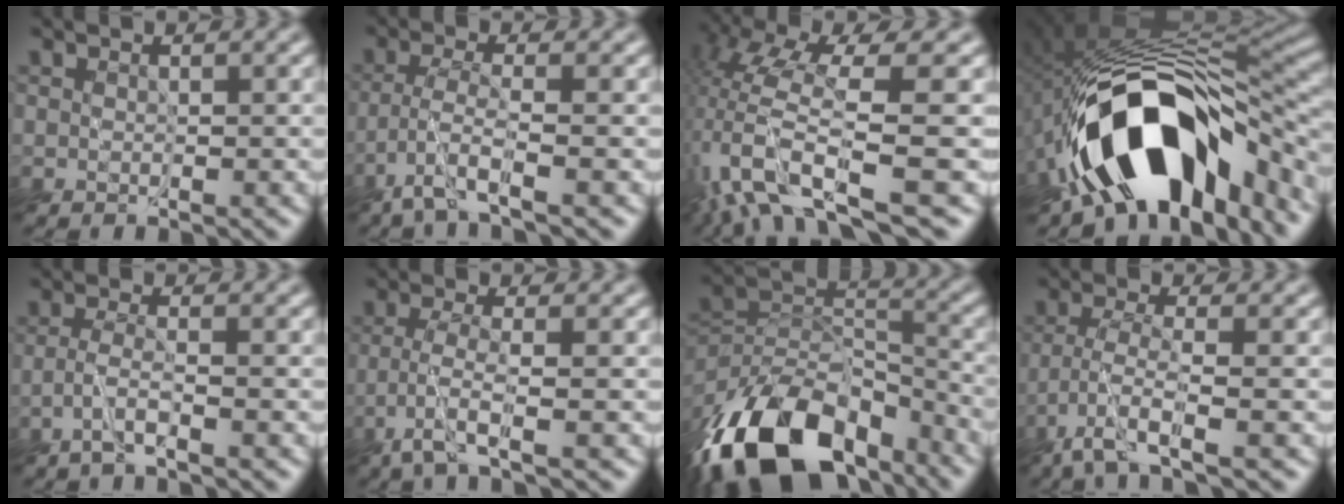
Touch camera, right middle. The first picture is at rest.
{"total": 3.4, "force": [-2.4, -0.1, 2.3], "torque": [-0.047, -0.002, -0.058]}
{"total": 10.7, "force": [-4.2, 2.9, 9.4], "torque": [-0.210, 0.004, -0.070]}
{"total": 16.1, "force": [-7.6, 7.7, 12.0], "torque": [-0.183, 0.007, -0.127]}
{"total": 1.7, "force": [-1.1, -0.2, 1.2], "torque": [-0.029, 0.003, -0.030]}
{"total": 2.7, "force": [-1.6, -0.2, 2.2], "torque": [-0.045, 0.000, -0.041]}
{"total": 15.5, "force": [-10.7, 8.2, 7.7], "torque": [-0.173, 0.009, -0.193]}
{"total": 3.9, "force": [-3.0, 0.0, 2.6], "torque": [-0.052, -0.004, -0.066]}